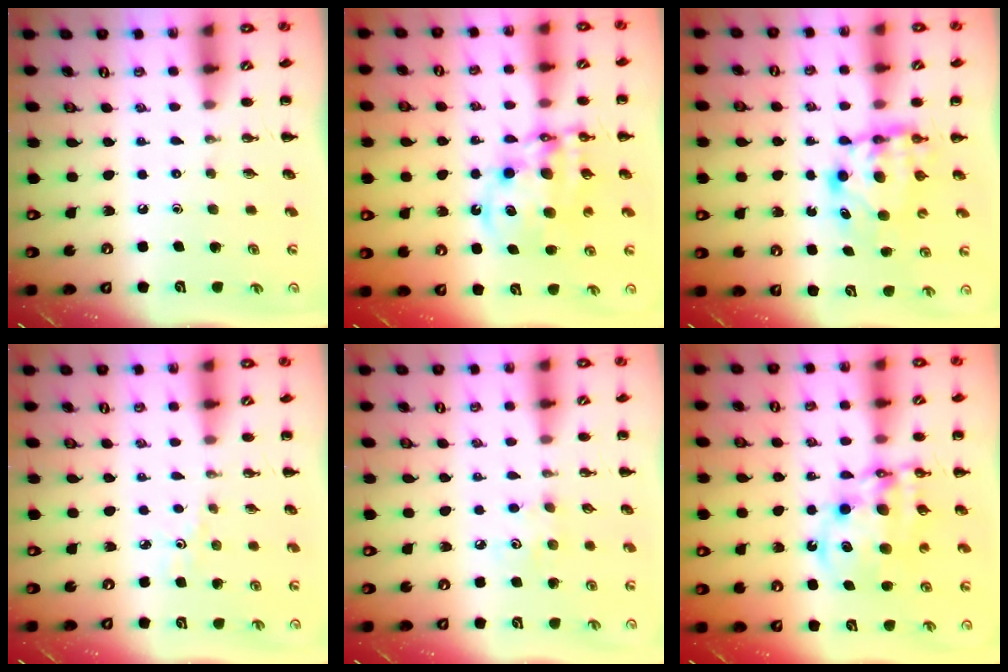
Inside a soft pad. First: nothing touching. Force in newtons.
{"total": 12.6, "press": 12.3, "slide": 2.6}
{"total": 6.0, "press": 6.0, "slide": 0.8}
{"total": 1.7, "press": 1.6, "slide": 0.6}
{"total": 3.5, "press": 3.4, "slide": 0.9}
{"total": 12.6, "press": 12.3, "slide": 2.6}